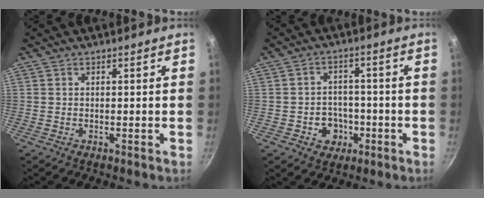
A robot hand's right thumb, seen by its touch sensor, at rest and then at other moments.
{"total": 6.5, "force": [-2.3, 5.5, 2.6], "torque": [-0.010, 0.023, -0.028]}